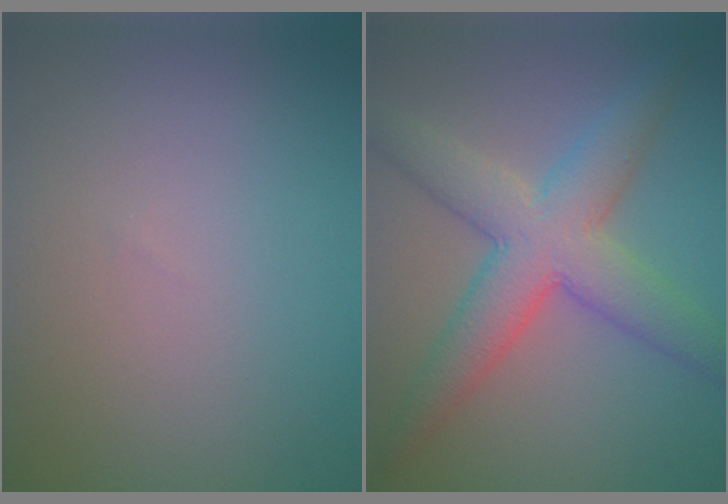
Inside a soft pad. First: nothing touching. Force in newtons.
{"total": 7.1, "press": 7.1, "slide": 0.2}